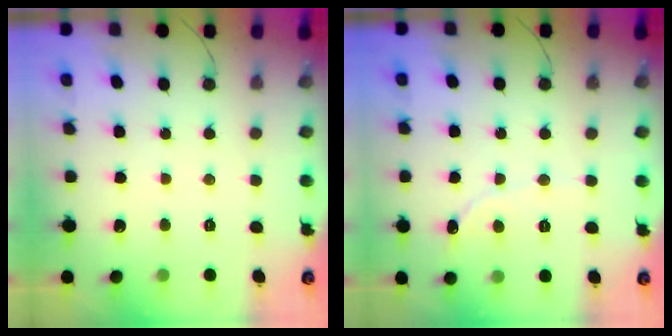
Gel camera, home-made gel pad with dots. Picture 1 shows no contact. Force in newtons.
{"total": 1.0, "press": 1.0, "slide": 0.1}